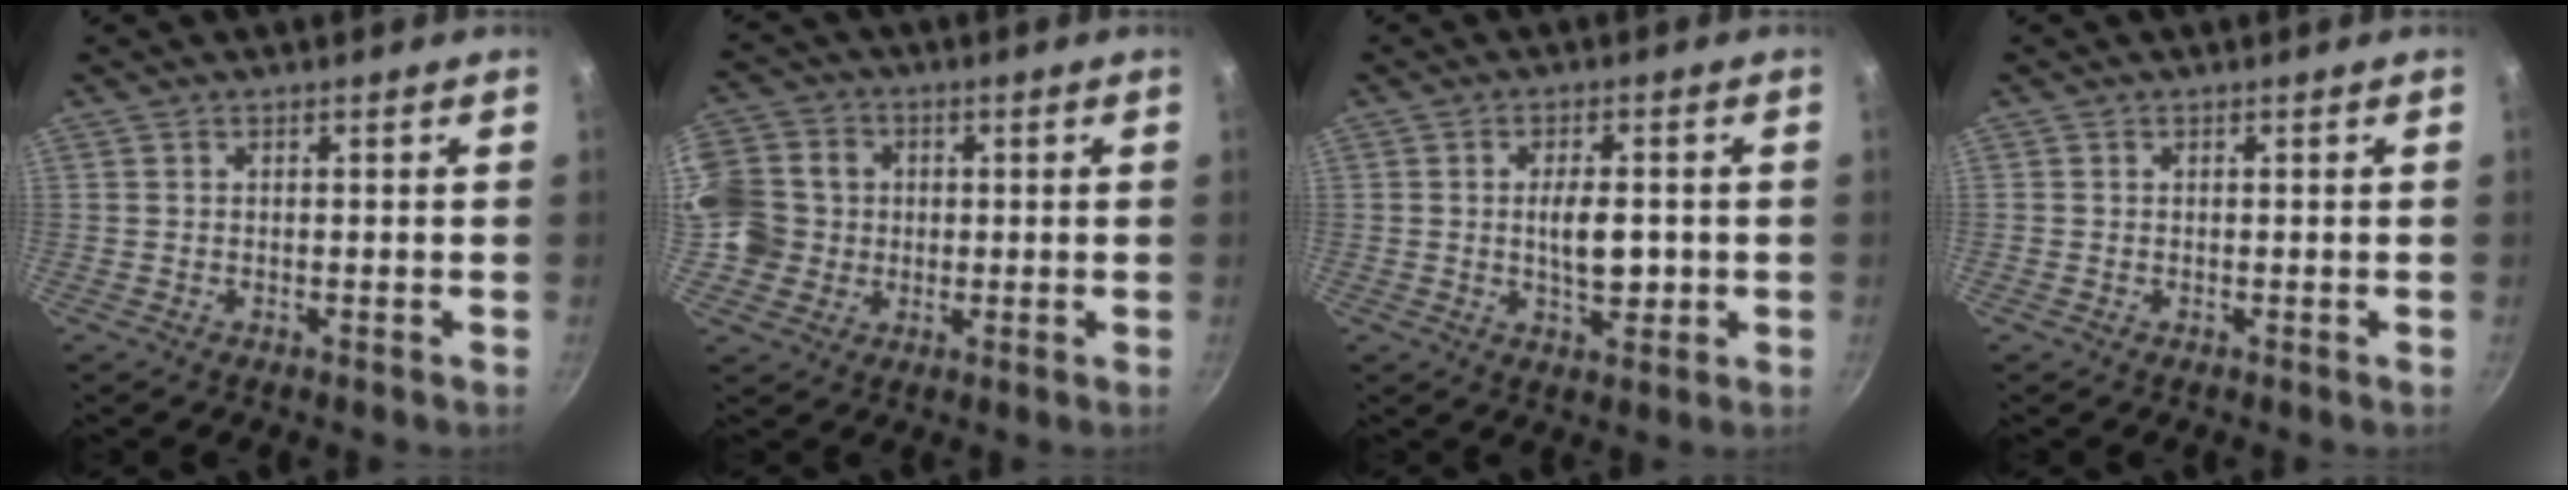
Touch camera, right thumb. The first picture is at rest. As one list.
[{"total": 13.1, "force": [0.6, 12.0, 5.3], "torque": [-0.102, 0.016, 0.000]}, {"total": 6.9, "force": [-0.3, 3.3, 6.0], "torque": [-0.079, -0.001, -0.004]}, {"total": 0.0}]